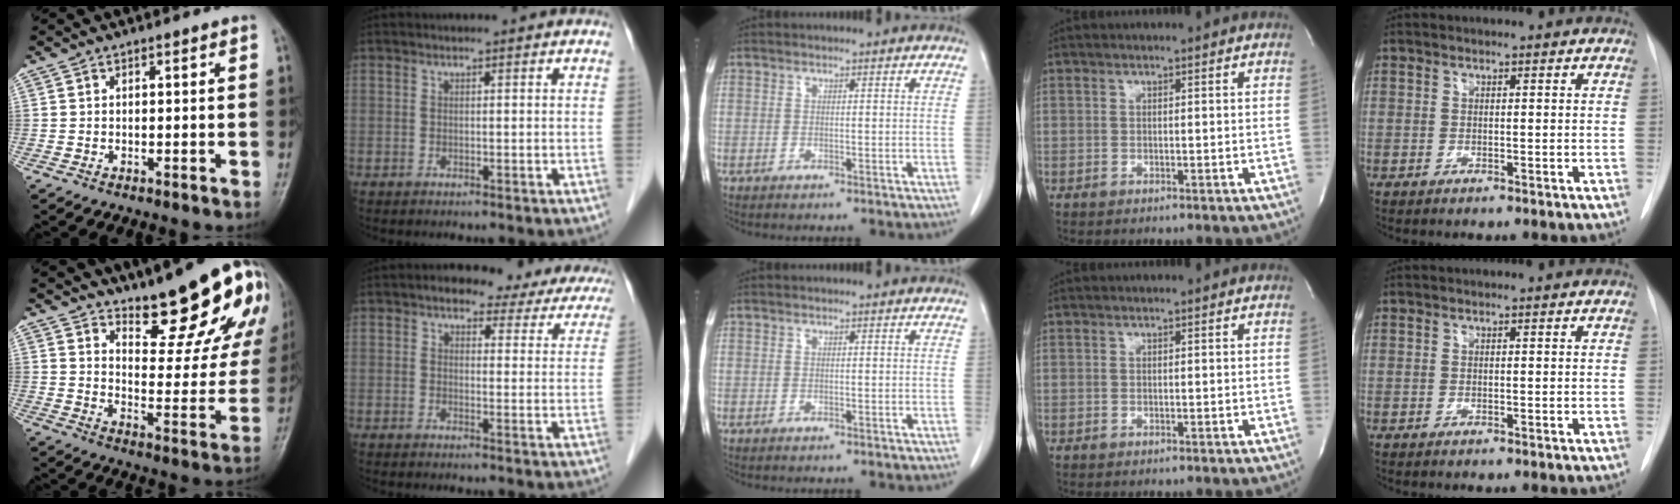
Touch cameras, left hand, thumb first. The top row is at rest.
{"thumb": {"total": 18.6, "force": [13.8, 5.5, 11.2], "torque": [-0.107, -0.111, 0.190]}, "index": {"total": 13.4, "force": [11.0, 5.6, 5.4], "torque": [-0.037, 0.017, 0.103]}}